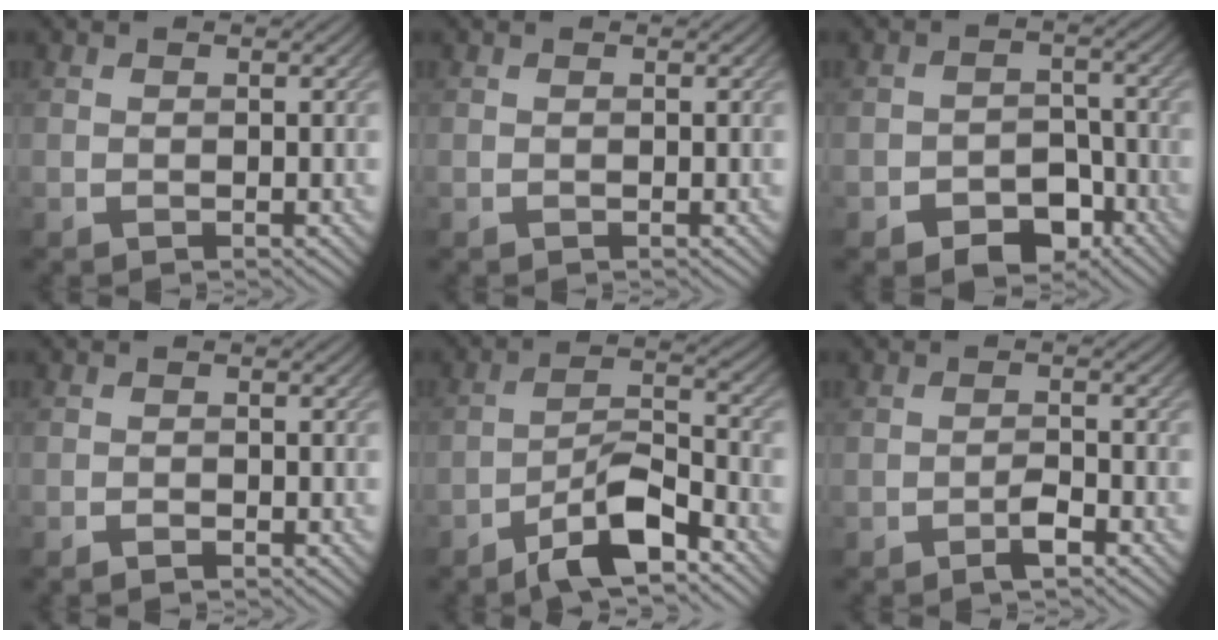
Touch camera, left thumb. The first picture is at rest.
{"total": 0.0}
{"total": 5.7, "force": [-3.5, 3.6, 2.8], "torque": [-0.037, -0.004, -0.062]}
{"total": 0.9, "force": [-0.7, 0.4, 0.4], "torque": [-0.008, -0.001, -0.014]}
{"total": 8.3, "force": [-5.6, 2.2, 5.7], "torque": [-0.098, 0.008, -0.109]}
{"total": 2.1, "force": [-1.4, 0.5, 1.5], "torque": [-0.029, 0.002, -0.027]}